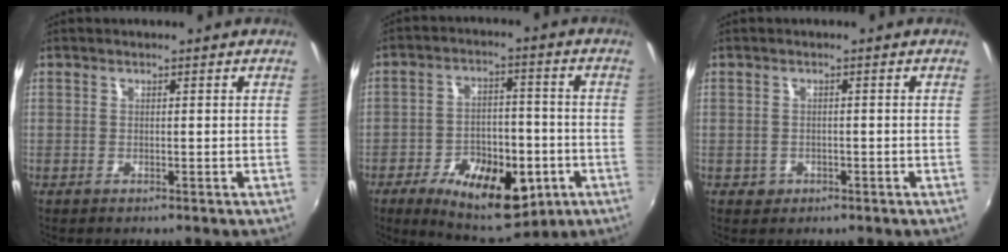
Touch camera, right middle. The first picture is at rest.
{"total": 17.6, "force": [-8.2, 9.0, 12.7], "torque": [-0.228, -0.004, -0.106]}
{"total": 2.1, "force": [-0.7, 1.9, 0.7], "torque": [-0.016, -0.001, -0.007]}